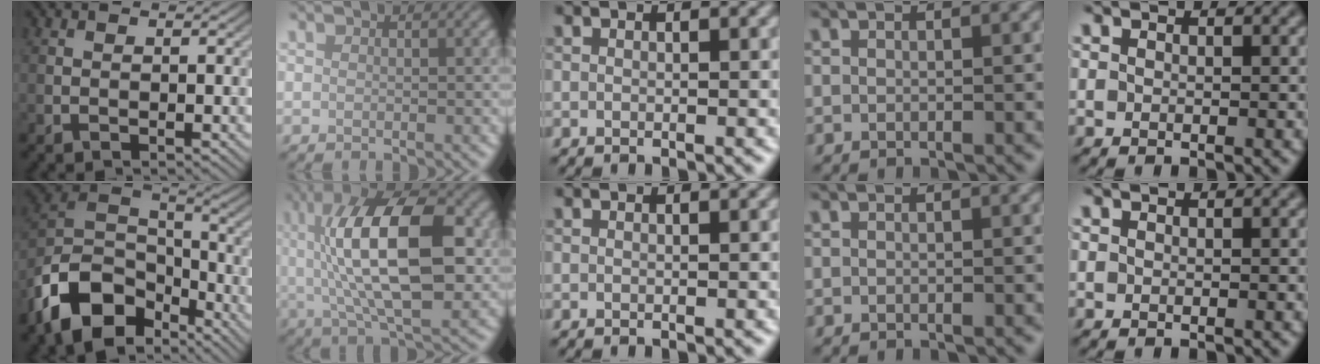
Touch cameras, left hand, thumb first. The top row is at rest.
{"thumb": {"total": 14.2, "force": [-8.1, 8.4, 8.0], "torque": [-0.192, -0.018, -0.161]}, "index": {"total": 13.5, "force": [1.6, 5.5, 12.2], "torque": [-0.193, 0.017, 0.021]}}